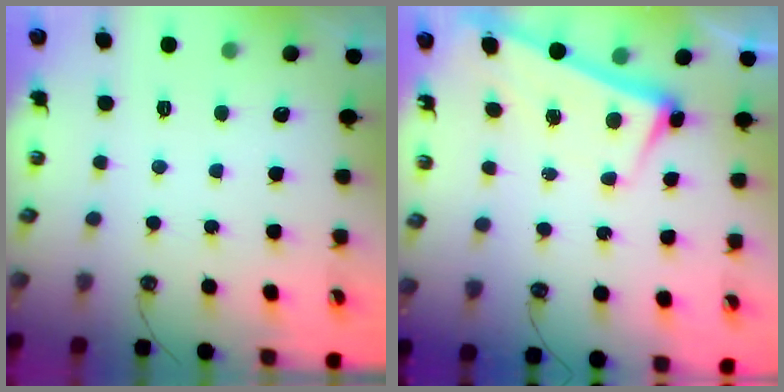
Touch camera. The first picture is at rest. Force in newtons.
{"total": 2.7, "press": 2.7, "slide": 0.7}